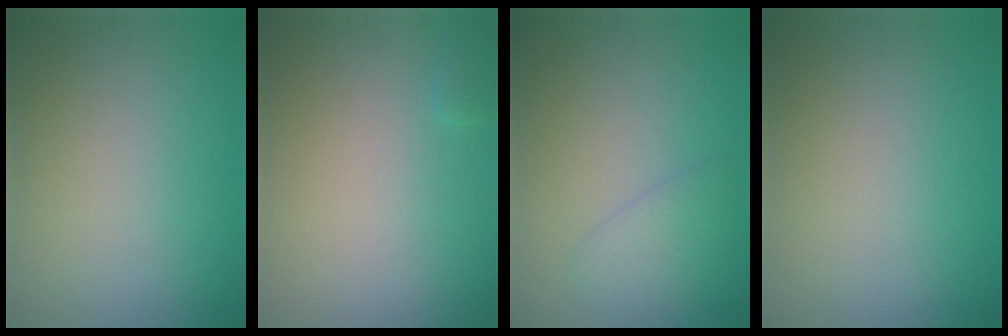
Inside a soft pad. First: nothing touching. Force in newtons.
{"total": 0.7, "press": 0.7, "slide": 0.1}
{"total": 2.0, "press": 2.0, "slide": 0.2}
{"total": 0.0}